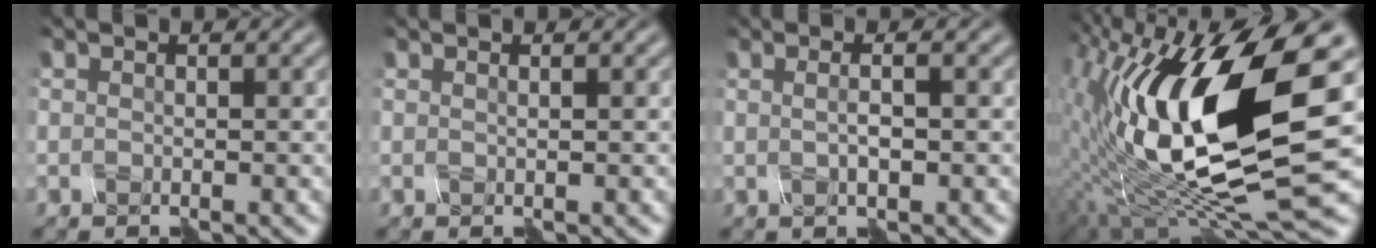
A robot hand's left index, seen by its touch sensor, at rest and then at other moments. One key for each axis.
{"total": 1.2, "fx": 0.4, "fy": 0.7, "fz": 0.9, "tx": 0.005, "ty": 0.011, "tz": -0.015}
{"total": 2.1, "fx": -0.3, "fy": 0.7, "fz": 1.9, "tx": -0.025, "ty": 0.002, "tz": -0.010}
{"total": 17.7, "fx": 1.1, "fy": 7.1, "fz": 16.2, "tx": -0.307, "ty": 0.001, "tz": 0.026}